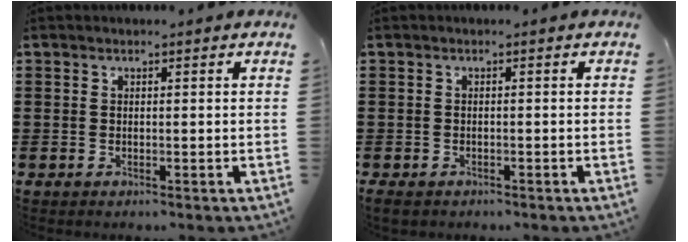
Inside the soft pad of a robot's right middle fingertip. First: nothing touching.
{"total": 0.9, "force": [-0.8, 0.4, 0.2], "torque": [-0.007, -0.001, -0.017]}